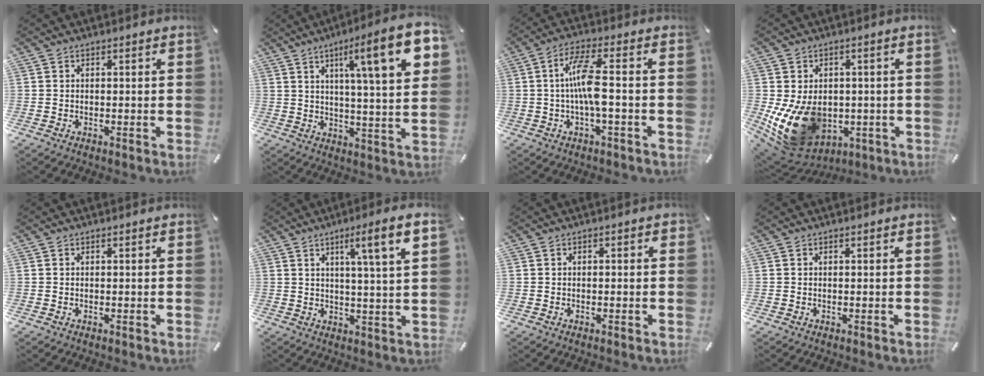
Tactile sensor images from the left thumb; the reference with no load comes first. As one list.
[{"total": 18.3, "force": [7.6, 3.1, 16.3], "torque": [-0.242, -0.036, 0.102]}, {"total": 9.9, "force": [-0.5, 2.0, 9.6], "torque": [-0.190, -0.002, -0.014]}, {"total": 14.4, "force": [-2.8, 10.7, 9.2], "torque": [-0.175, -0.005, -0.043]}, {"total": 0.0}, {"total": 9.7, "force": [4.5, 0.1, 8.6], "torque": [-0.140, -0.014, 0.065]}, {"total": 0.8, "force": [-0.2, 0.4, 0.6], "torque": [-0.011, 0.001, -0.005]}, {"total": 0.0}]